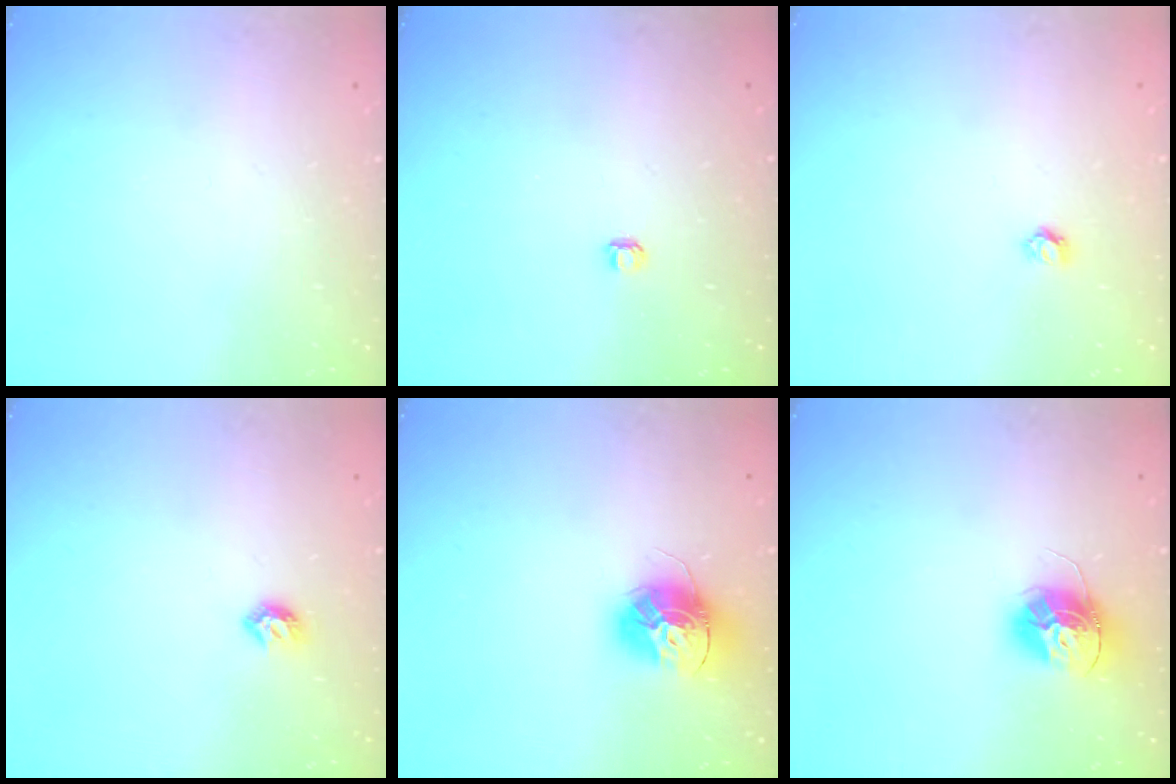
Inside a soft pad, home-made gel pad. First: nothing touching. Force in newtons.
{"total": 2.8, "press": 2.8, "slide": 0.3}
{"total": 3.7, "press": 3.6, "slide": 0.4}
{"total": 5.5, "press": 5.4, "slide": 1.2}
{"total": 14.9, "press": 14.8, "slide": 1.3}
{"total": 12.8, "press": 12.7, "slide": 1.3}